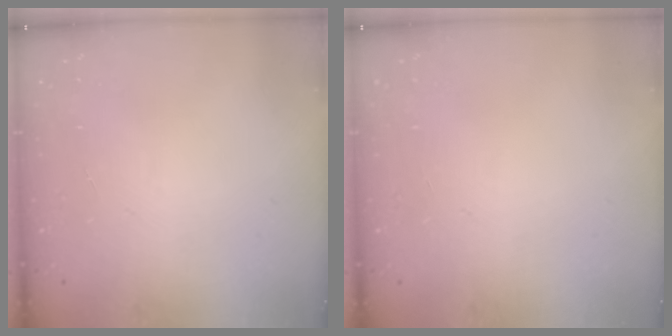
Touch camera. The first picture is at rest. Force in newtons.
{"total": 0.0}